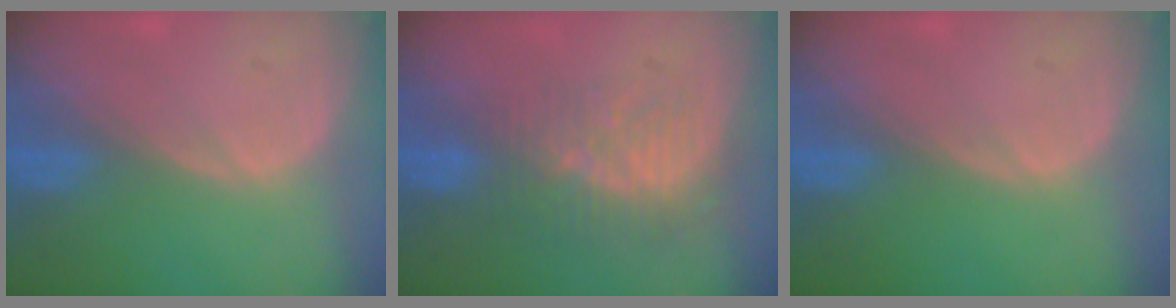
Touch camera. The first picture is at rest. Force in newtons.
{"total": 8.6, "press": 7.5, "slide": 4.3}
{"total": 0.0}